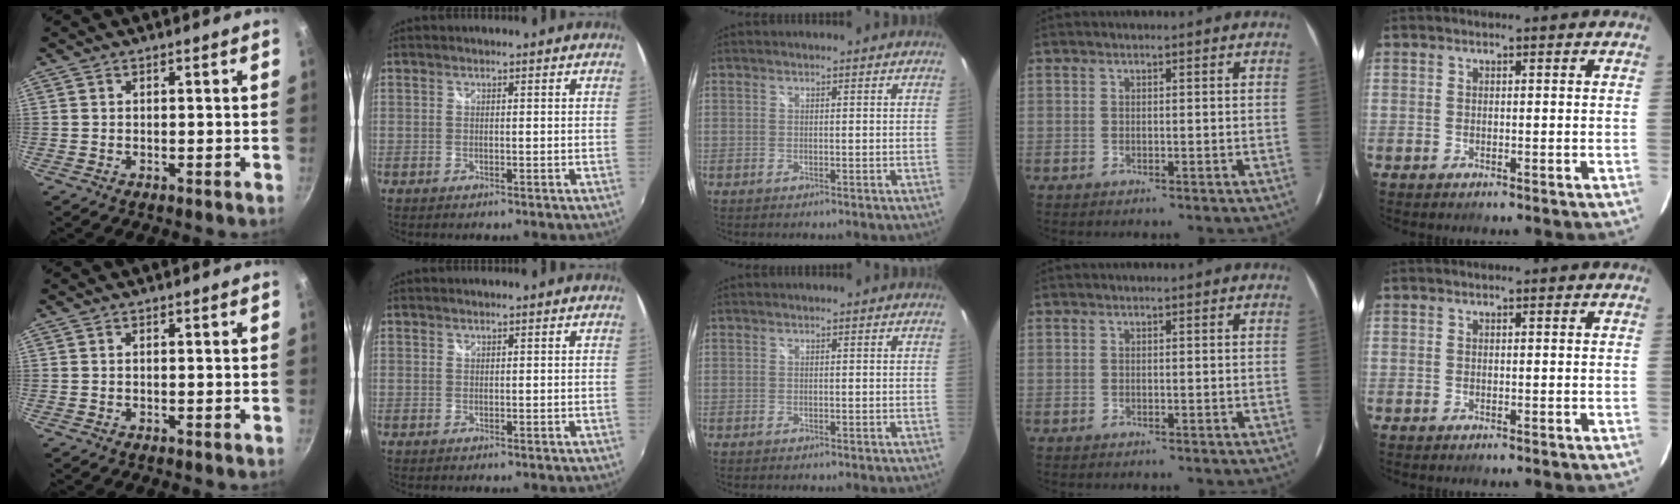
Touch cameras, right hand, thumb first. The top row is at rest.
{}